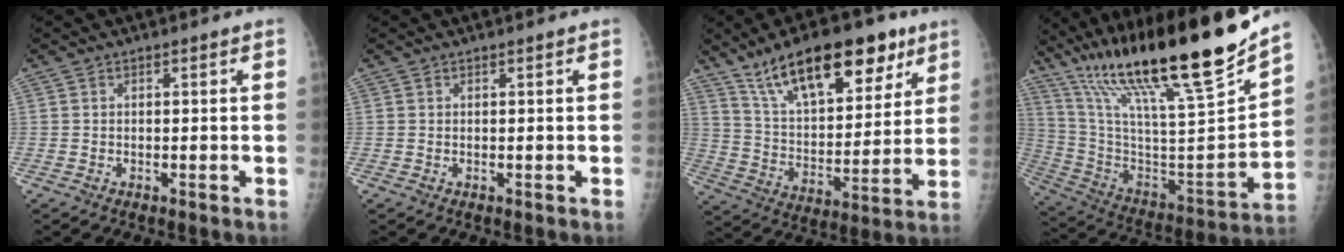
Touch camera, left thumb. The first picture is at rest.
{"total": 0.0}
{"total": 21.7, "force": [13.7, 9.3, 14.1], "torque": [-0.184, -0.045, 0.234]}
{"total": 30.5, "force": [22.4, 2.9, 20.4], "torque": [-0.330, -0.090, 0.386]}